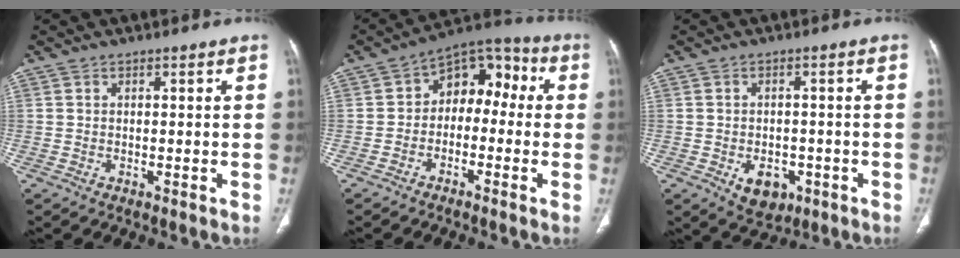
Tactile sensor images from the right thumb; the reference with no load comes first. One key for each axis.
{"total": 10.2, "fx": -0.6, "fy": 7.3, "fz": 7.1, "tx": -0.059, "ty": 0.049, "tz": -0.028}
{"total": 8.2, "fx": -3.4, "fy": 5.7, "fz": 4.9, "tx": -0.048, "ty": 0.014, "tz": -0.037}